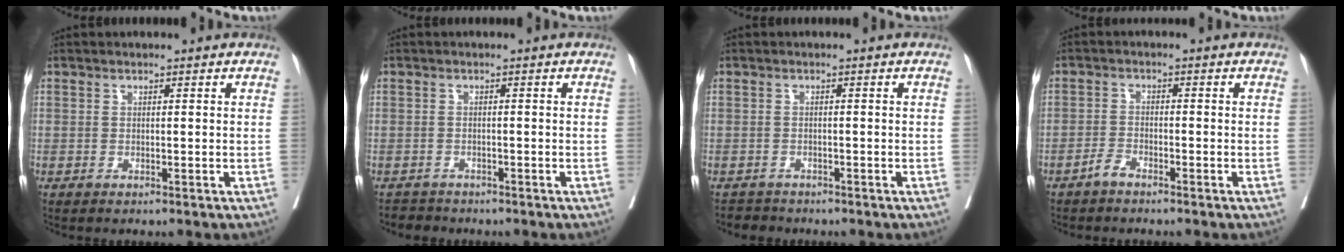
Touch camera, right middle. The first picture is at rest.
{"total": 2.8, "force": [-2.7, 0.9, -0.3], "torque": [-0.005, -0.007, -0.047]}
{"total": 2.6, "force": [-2.4, 0.9, -0.3], "torque": [-0.006, -0.007, -0.043]}
{"total": 1.9, "force": [-1.7, 0.3, 0.8], "torque": [-0.017, 0.000, -0.034]}